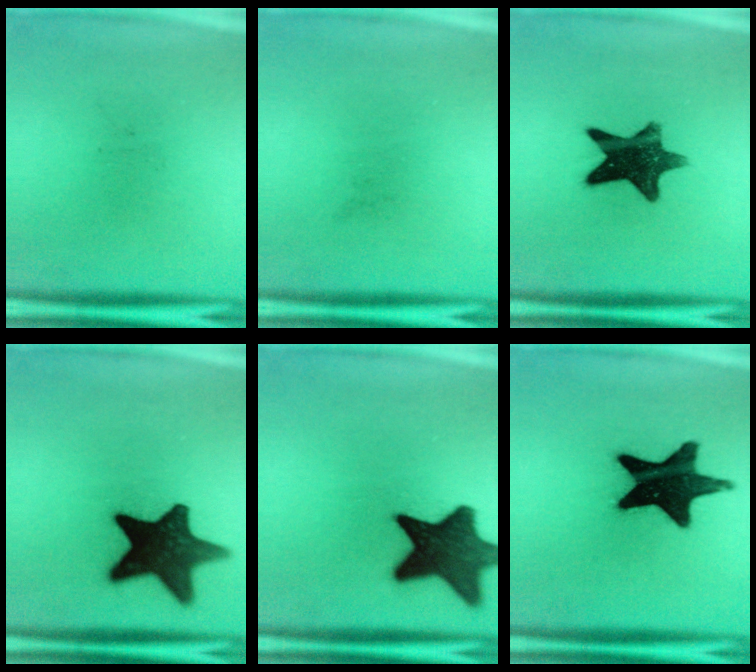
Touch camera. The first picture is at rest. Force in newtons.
{"total": 0.0}
{"total": 12.5}
{"total": 16.8}
{"total": 14.3}
{"total": 18.6}